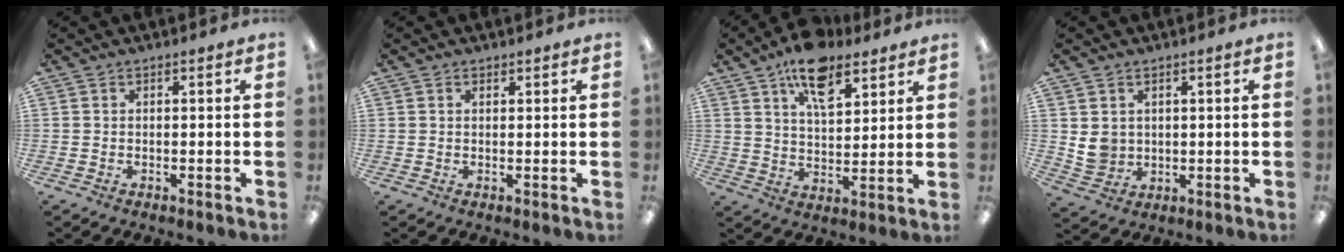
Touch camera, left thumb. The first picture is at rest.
{"total": 0.8, "force": [0.5, 0.5, 0.3], "torque": [-0.005, 0.001, 0.010]}
{"total": 13.1, "force": [8.5, 6.4, 7.6], "torque": [-0.112, -0.038, 0.148]}
{"total": 5.2, "force": [1.7, 4.7, 1.5], "torque": [-0.022, 0.003, 0.037]}